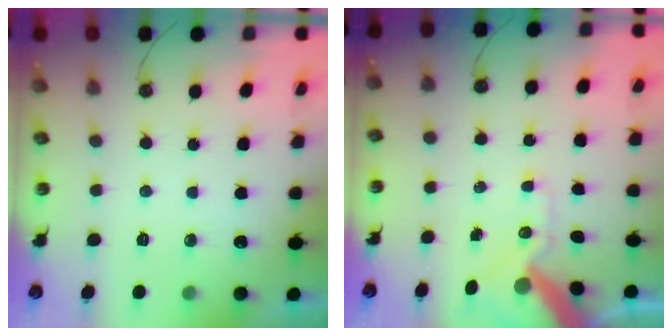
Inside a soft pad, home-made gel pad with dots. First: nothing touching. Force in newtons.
{"total": 12.8, "press": 12.7, "slide": 1.9}